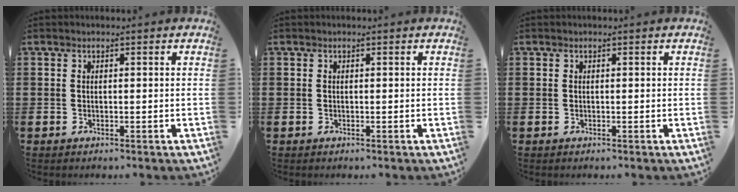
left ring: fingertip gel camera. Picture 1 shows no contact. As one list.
[{"total": 0.0}, {"total": 0.0}]